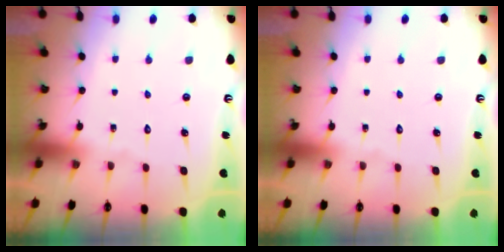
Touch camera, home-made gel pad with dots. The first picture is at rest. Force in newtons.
{"total": 0.0}